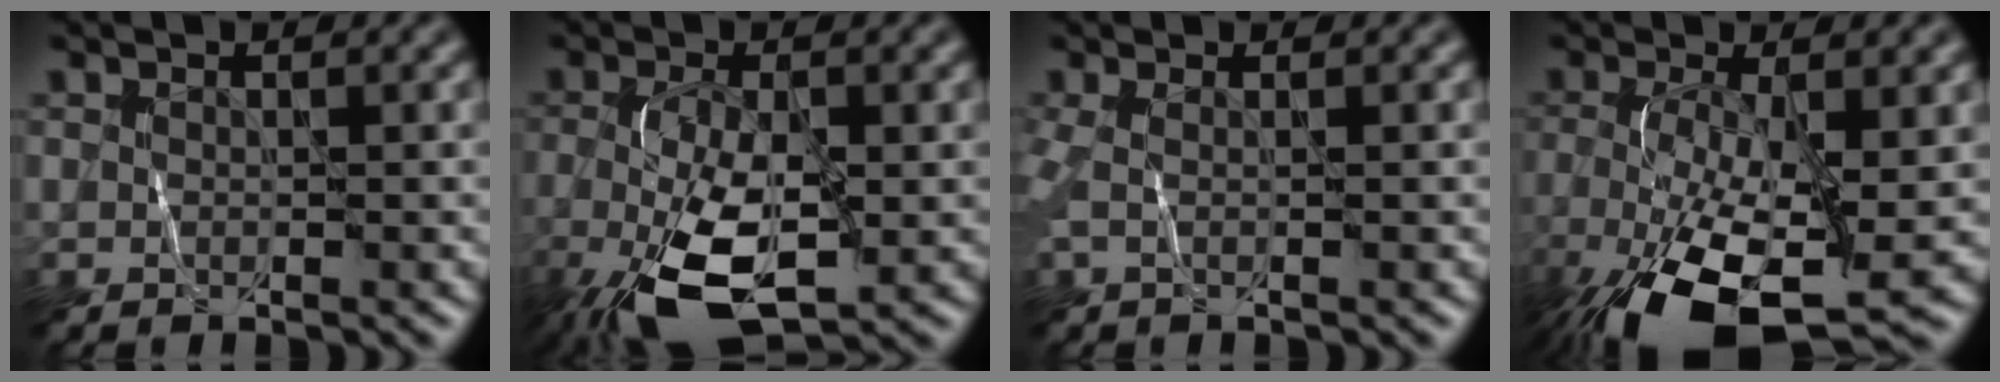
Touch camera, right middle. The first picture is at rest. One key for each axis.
{"total": 9.2, "fx": -3.4, "fy": 3.9, "fz": 7.6, "tx": -0.176, "ty": -0.022, "tz": -0.060}
{"total": 1.7, "fx": 0.0, "fy": 0.5, "fz": 1.6, "tx": -0.034, "ty": -0.002, "tz": -0.009}
{"total": 11.3, "fx": -4.3, "fy": 4.6, "fz": 9.4, "tx": -0.191, "ty": -0.030, "tz": -0.068}